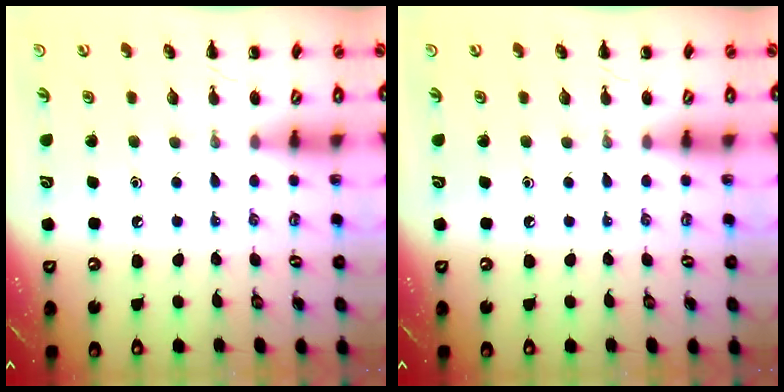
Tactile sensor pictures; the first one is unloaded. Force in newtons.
{"total": 0.0}